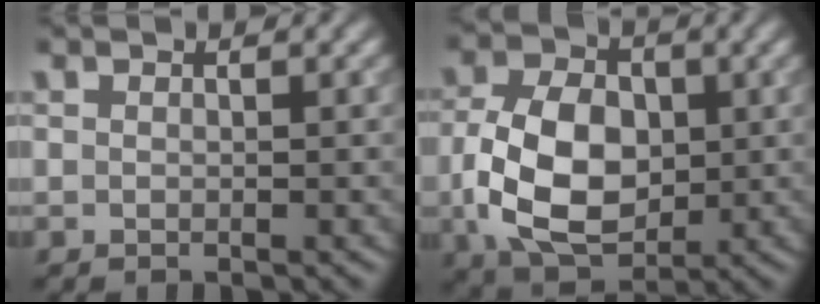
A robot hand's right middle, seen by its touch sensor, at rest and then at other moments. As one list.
[{"total": 9.2, "force": [-0.7, 6.2, 6.7], "torque": [-0.141, -0.004, -0.020]}]